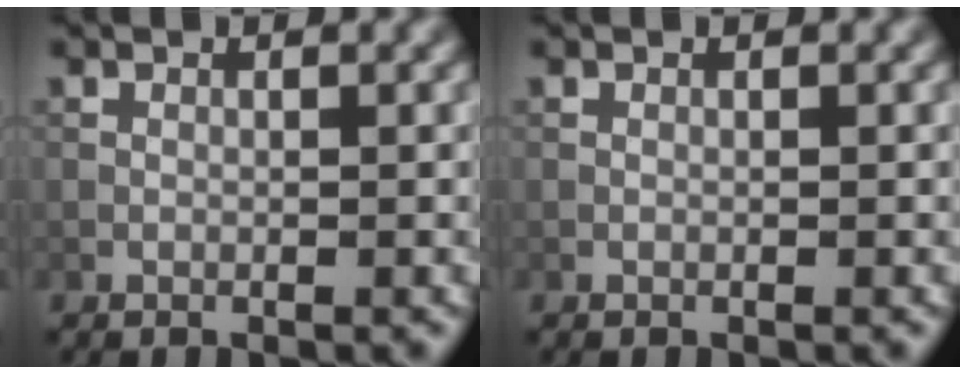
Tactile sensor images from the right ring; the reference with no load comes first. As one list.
[{"total": 0.0}]